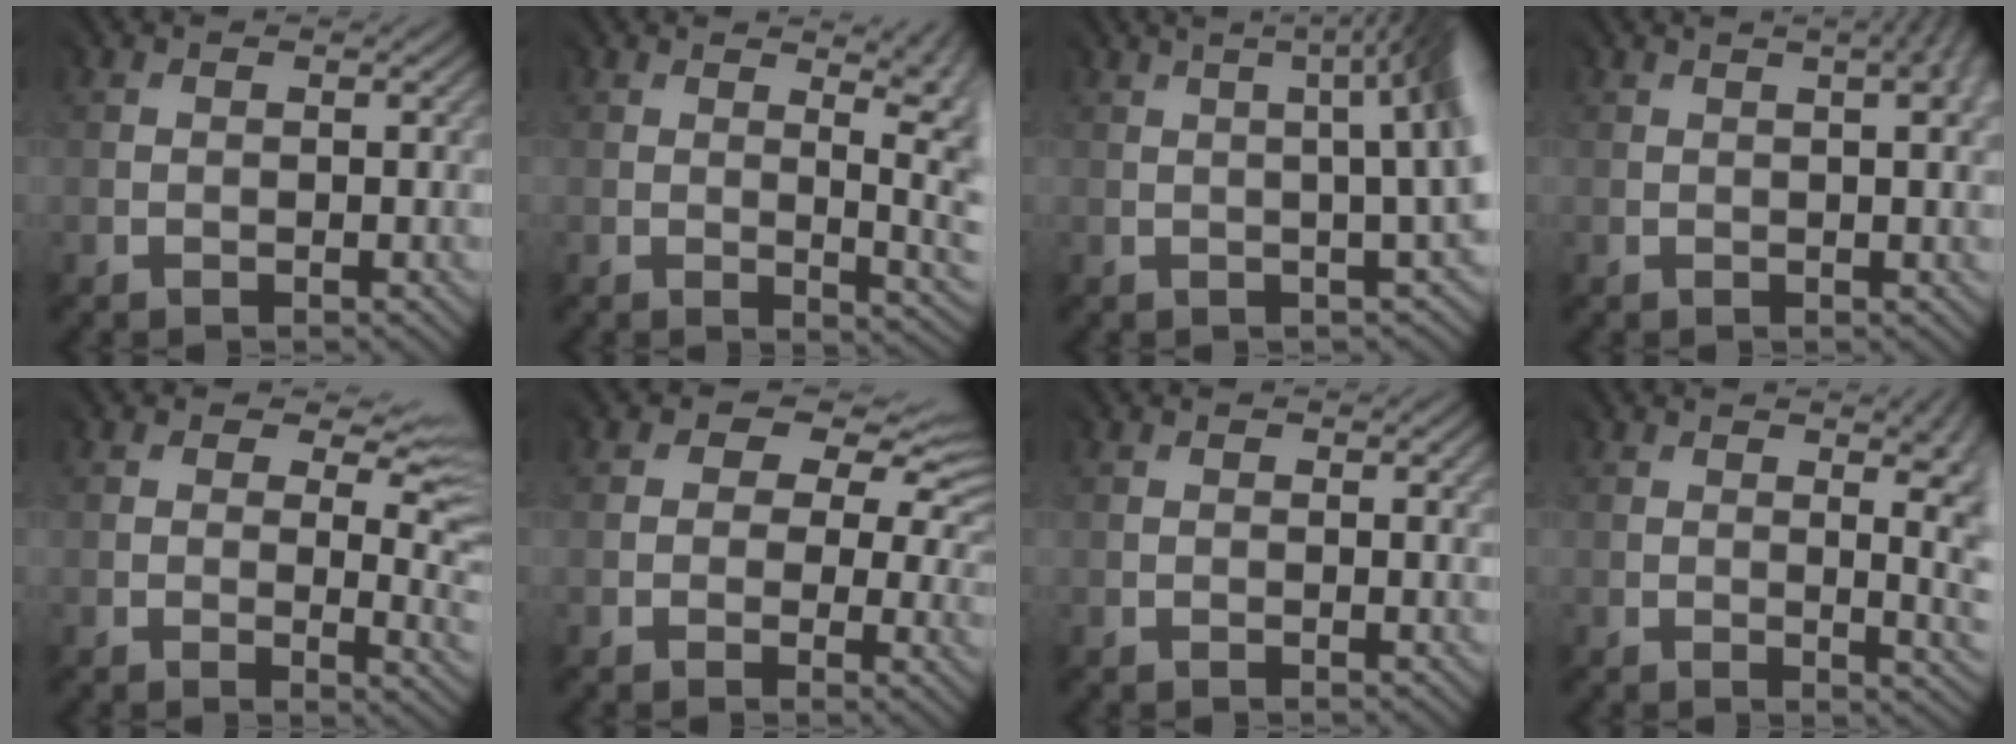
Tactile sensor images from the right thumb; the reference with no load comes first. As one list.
[{"total": 8.0, "force": [1.1, 3.2, 7.3], "torque": [-0.063, 0.016, 0.009]}, {"total": 9.4, "force": [0.9, 2.6, 9.0], "torque": [-0.058, 0.039, 0.000]}, {"total": 6.4, "force": [1.7, 2.5, 5.6], "torque": [-0.040, 0.022, 0.006]}, {"total": 7.3, "force": [2.6, 3.7, 5.7], "torque": [-0.085, -0.006, 0.045]}, {"total": 9.1, "force": [2.4, 5.8, 6.6], "torque": [-0.087, 0.001, 0.048]}, {"total": 0.8, "force": [0.3, 0.1, 0.8], "torque": [-0.015, 0.000, 0.003]}, {"total": 9.0, "force": [0.8, 3.9, 8.0], "torque": [-0.068, 0.005, 0.005]}]